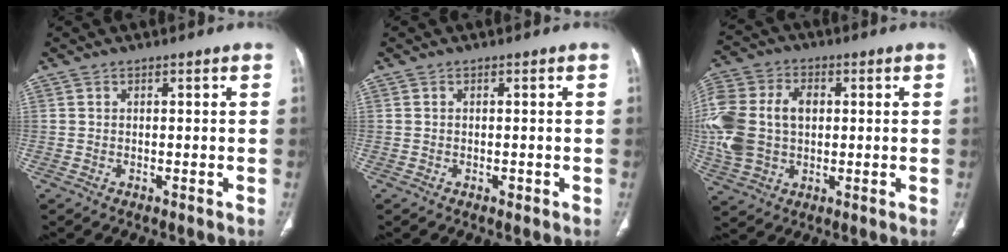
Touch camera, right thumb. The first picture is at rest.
{"total": 0.7, "force": [-0.3, 0.4, 0.4], "torque": [-0.006, 0.000, -0.004]}
{"total": 19.4, "force": [1.1, 13.8, 13.6], "torque": [-0.325, 0.017, 0.029]}